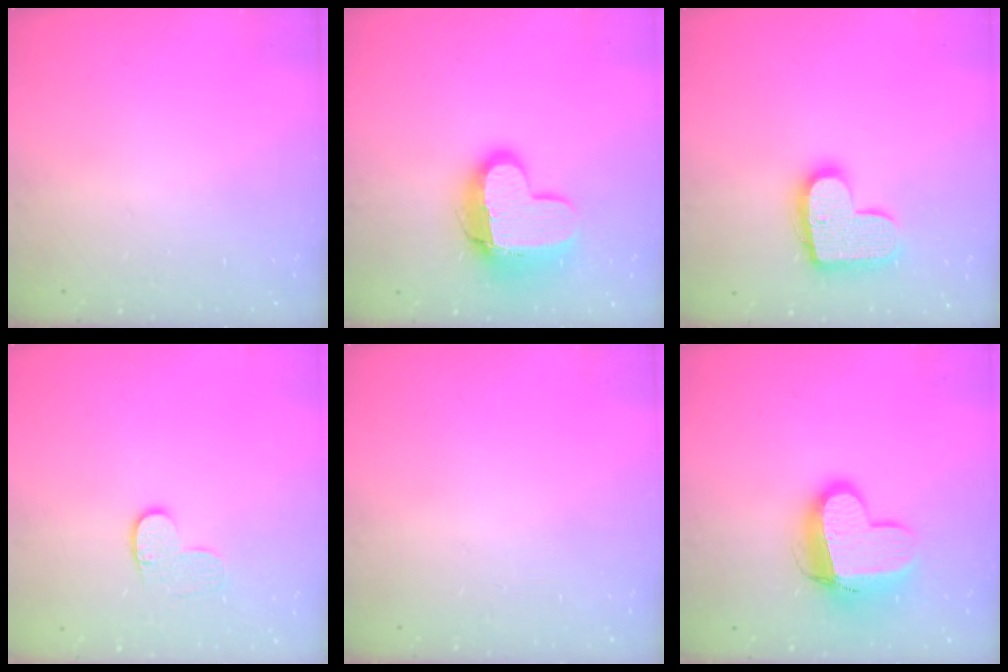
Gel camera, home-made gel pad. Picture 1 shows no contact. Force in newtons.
{"total": 14.2, "press": 14.2, "slide": 1.1}
{"total": 15.5, "press": 15.5, "slide": 0.8}
{"total": 6.7, "press": 6.7, "slide": 0.1}
{"total": 0.0}
{"total": 12.9, "press": 12.8, "slide": 1.4}